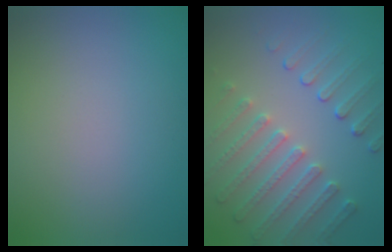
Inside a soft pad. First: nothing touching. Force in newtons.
{"total": 5.1, "press": 3.8, "slide": 3.3}